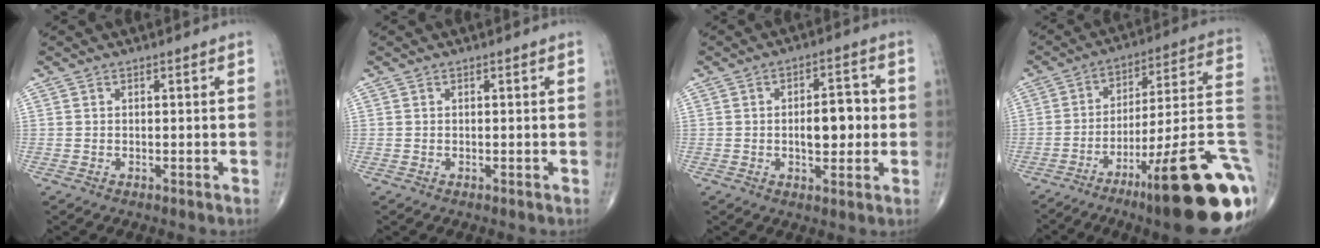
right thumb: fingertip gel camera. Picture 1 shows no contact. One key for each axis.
{"total": 0.0}
{"total": 8.1, "fx": -0.2, "fy": 4.1, "fz": 7.0, "tx": -0.082, "ty": 0.011, "tz": -0.004}
{"total": 29.2, "fx": -11.9, "fy": 5.6, "fz": 26.0, "tx": -0.283, "ty": 0.064, "tz": -0.173}